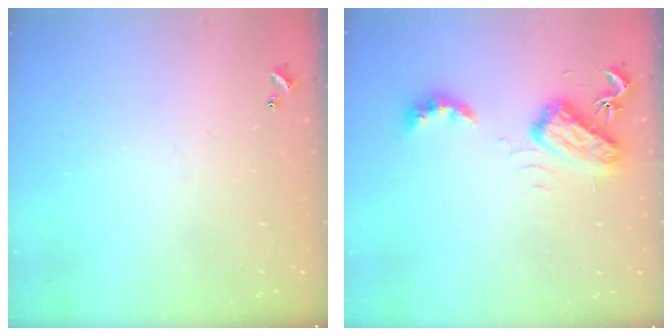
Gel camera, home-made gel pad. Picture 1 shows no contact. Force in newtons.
{"total": 6.9, "press": 6.9, "slide": 0.1}